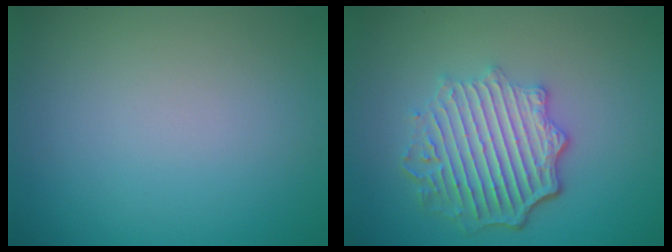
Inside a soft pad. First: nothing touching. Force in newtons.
{"total": 6.0, "press": 4.6, "slide": 3.8}